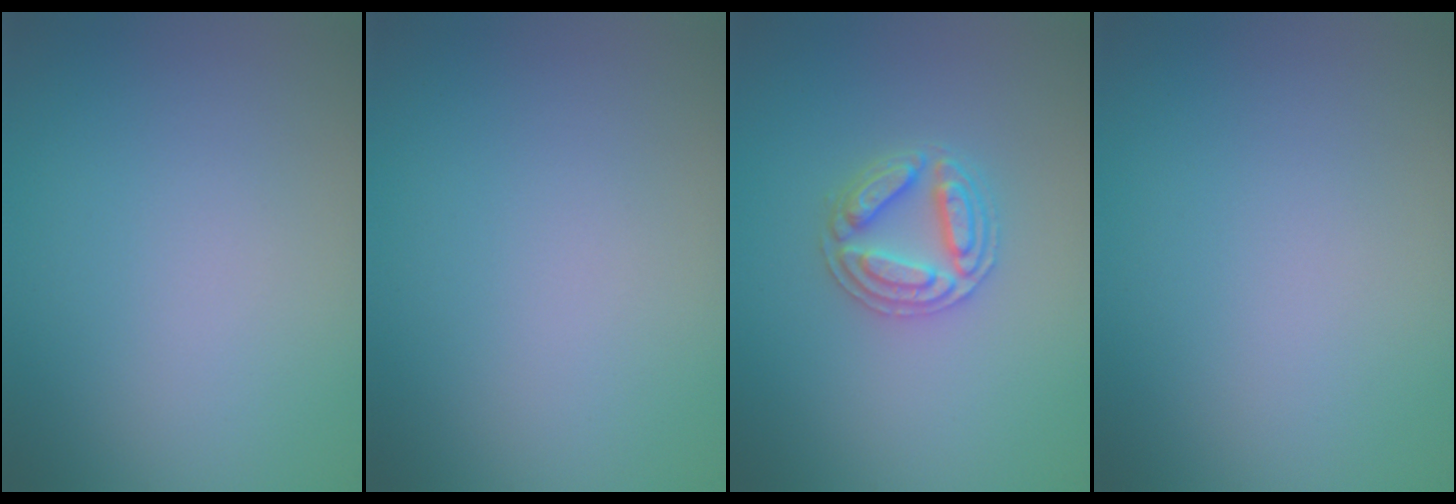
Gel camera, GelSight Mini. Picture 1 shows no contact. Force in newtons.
{"total": 0.0}
{"total": 2.9, "press": 2.9, "slide": 0.5}
{"total": 0.0}